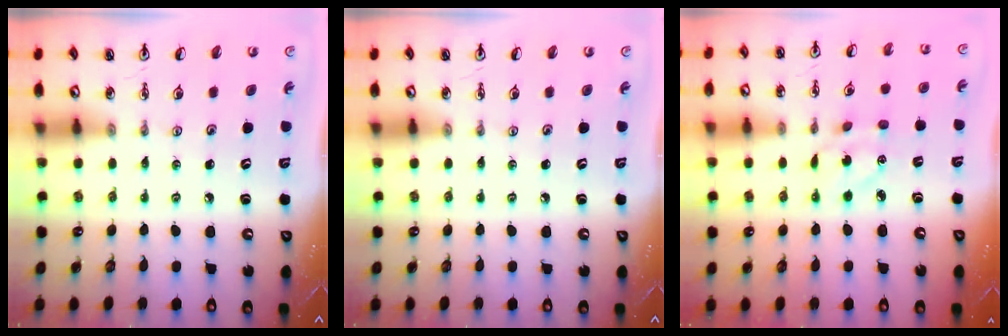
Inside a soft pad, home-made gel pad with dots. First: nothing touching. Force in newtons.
{"total": 0.0}
{"total": 5.0, "press": 5.0, "slide": 0.3}